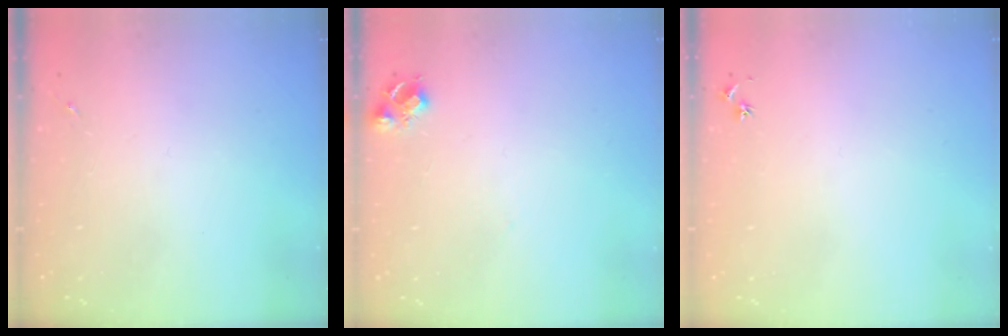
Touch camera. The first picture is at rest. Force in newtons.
{"total": 7.3, "press": 7.2, "slide": 0.8}
{"total": 2.5, "press": 2.5, "slide": 0.3}